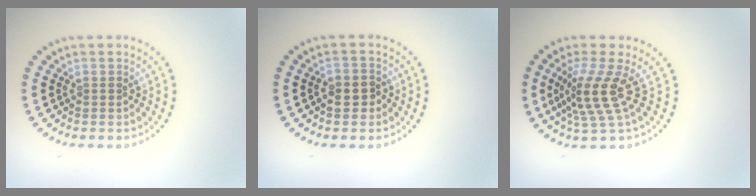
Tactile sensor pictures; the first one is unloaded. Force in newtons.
{"total": 1.7, "press": 1.5, "slide": 0.6}
{"total": 3.9, "press": 2.7, "slide": 2.8}